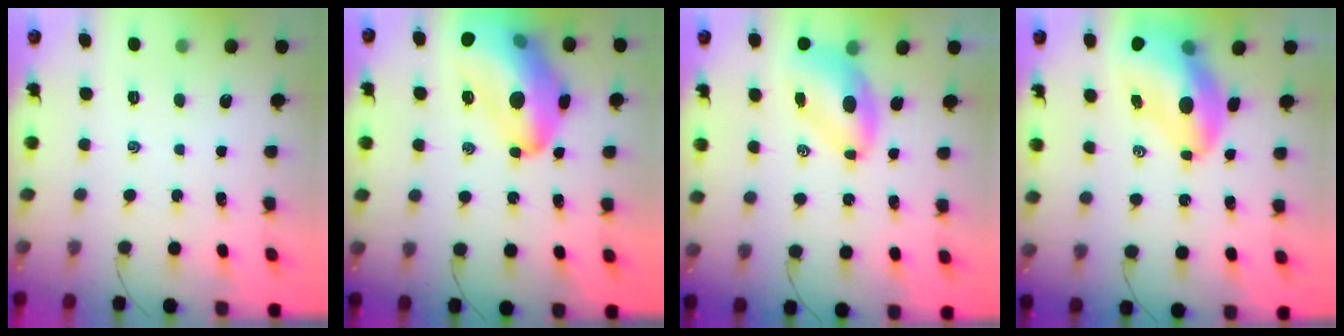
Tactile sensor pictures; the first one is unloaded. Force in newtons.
{"total": 23.9, "press": 23.4, "slide": 4.7}
{"total": 7.1, "press": 6.9, "slide": 1.6}
{"total": 15.6, "press": 15.0, "slide": 4.5}